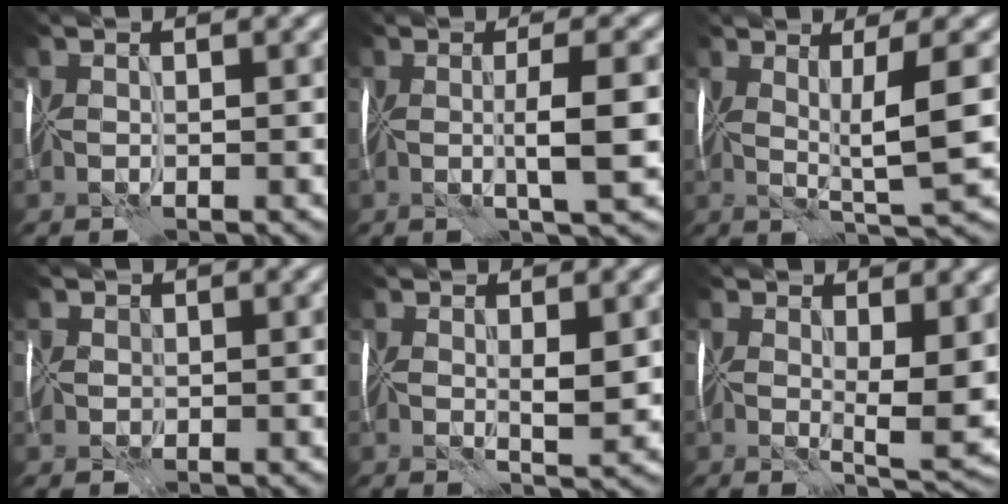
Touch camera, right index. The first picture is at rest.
{"total": 3.8, "force": [-0.3, 0.5, 3.8], "torque": [-0.061, 0.003, -0.006]}
{"total": 4.4, "force": [0.5, 0.6, 4.4], "torque": [-0.073, -0.001, 0.011]}
{"total": 1.2, "force": [0.5, 0.9, -0.5], "torque": [0.006, 0.008, 0.010]}
{"total": 1.7, "force": [0.4, 0.4, 1.6], "torque": [-0.029, -0.002, 0.008]}
{"total": 4.6, "force": [1.0, 1.5, 4.3], "torque": [-0.069, -0.009, 0.019]}